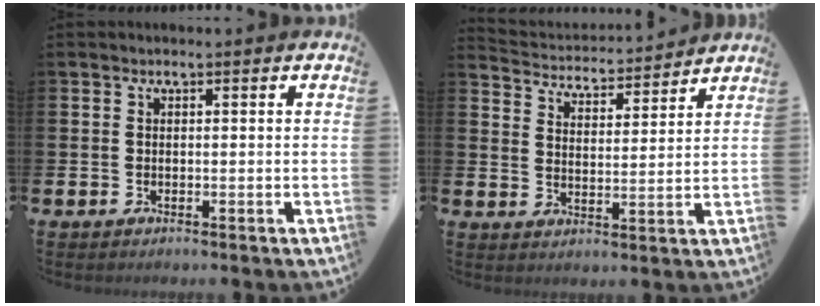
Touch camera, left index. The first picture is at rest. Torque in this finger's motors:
{"motor_torque": [0.27, -0.23, -0.16, -0.03]}